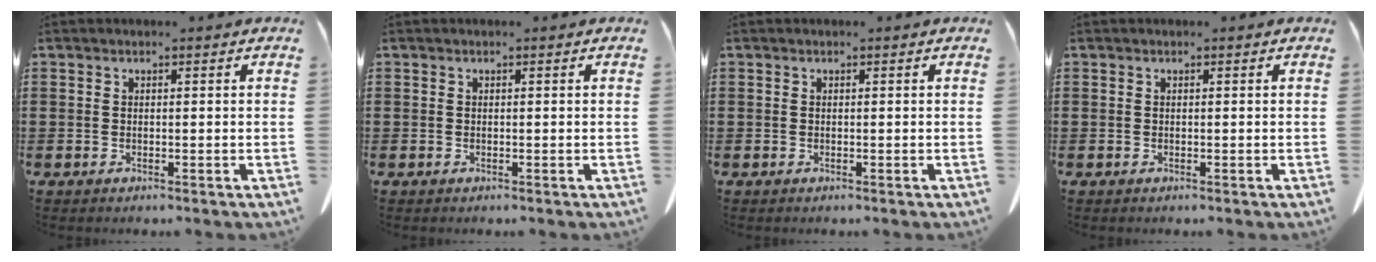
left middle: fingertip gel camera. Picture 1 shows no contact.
{"total": 0.0}
{"total": 0.0}
{"total": 0.0}